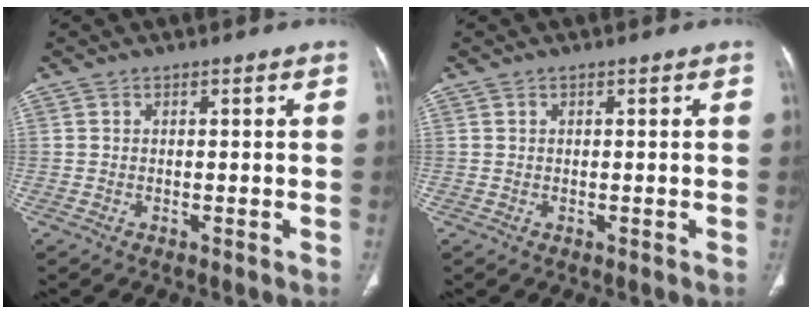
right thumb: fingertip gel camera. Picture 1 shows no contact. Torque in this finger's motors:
{"motor_torque": [2.49, 2.48, 0.01, -0.63, 0.00]}